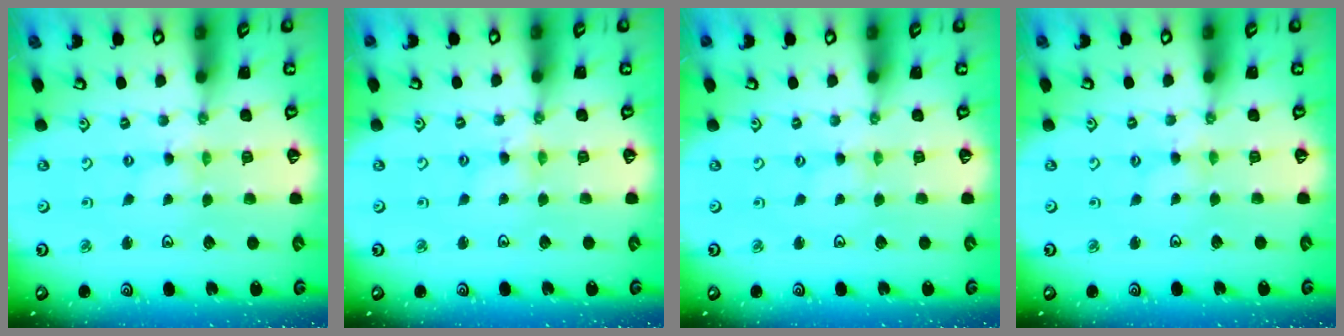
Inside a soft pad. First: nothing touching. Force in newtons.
{"total": 2.3, "press": 2.3, "slide": 0.3}
{"total": 0.0}
{"total": 1.3, "press": 1.2, "slide": 0.4}